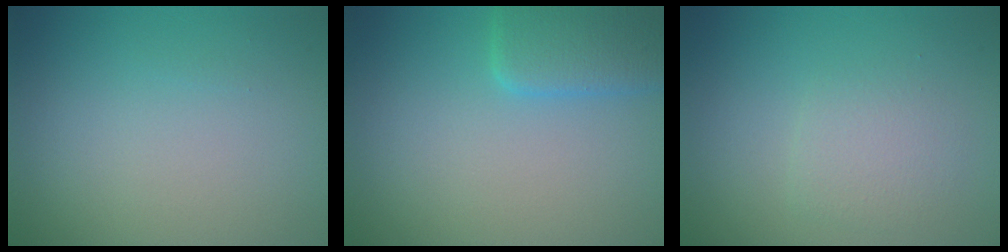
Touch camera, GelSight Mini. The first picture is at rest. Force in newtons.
{"total": 4.2, "press": 4.2, "slide": 0.1}
{"total": 1.9, "press": 1.9, "slide": 0.1}